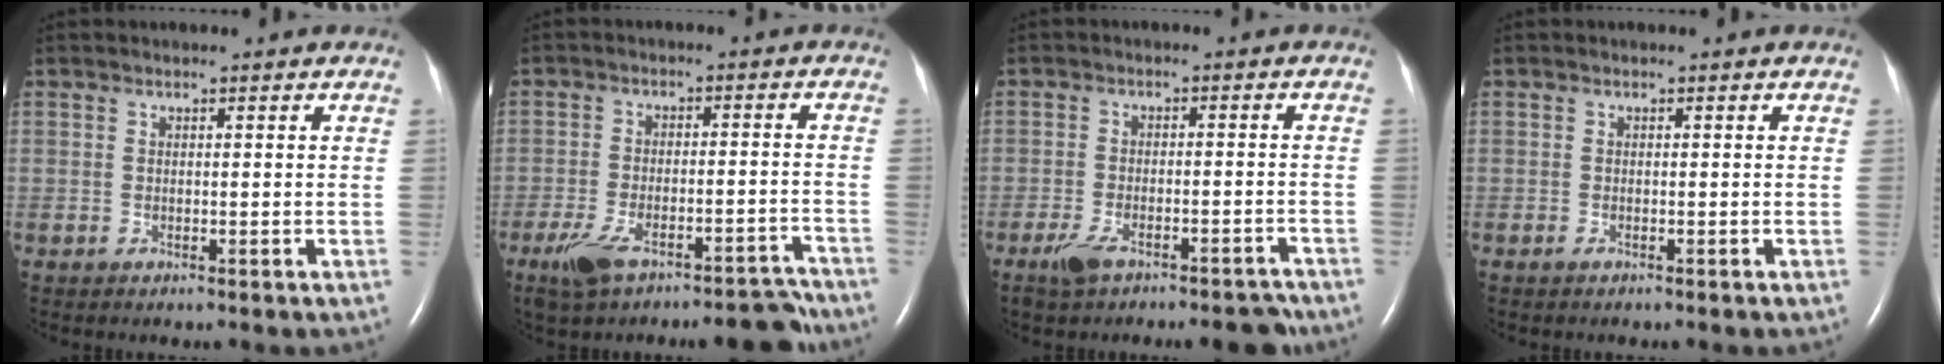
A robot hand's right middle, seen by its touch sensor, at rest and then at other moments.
{"total": 9.9, "force": [-7.9, 2.7, 5.4], "torque": [-0.083, 0.014, -0.128]}
{"total": 7.0, "force": [-5.6, 2.2, 3.7], "torque": [-0.054, 0.005, -0.089]}
{"total": 0.5, "force": [-0.4, 0.1, 0.3], "torque": [-0.009, -0.001, -0.006]}